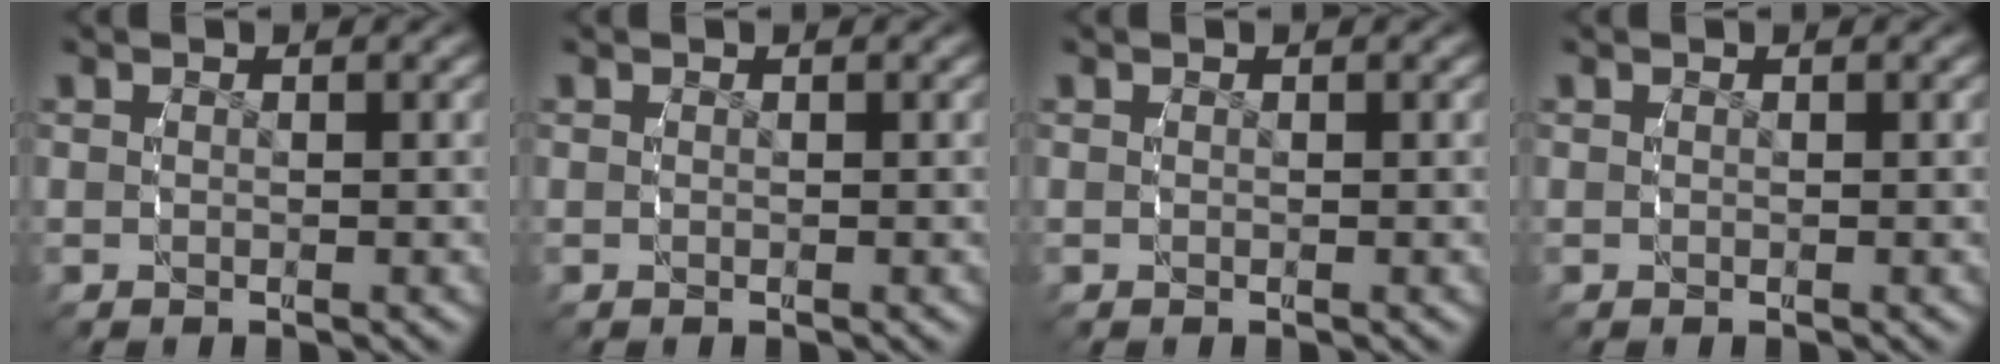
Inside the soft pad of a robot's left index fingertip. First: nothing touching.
{"total": 0.0}
{"total": 0.0}
{"total": 0.0}